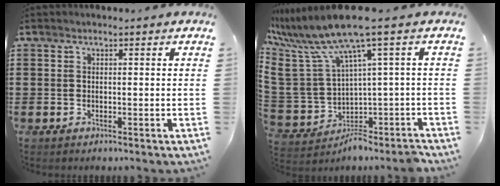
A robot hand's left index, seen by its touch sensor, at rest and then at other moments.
{"total": 9.0, "force": [3.2, 2.0, 8.2], "torque": [-0.198, -0.044, 0.042]}